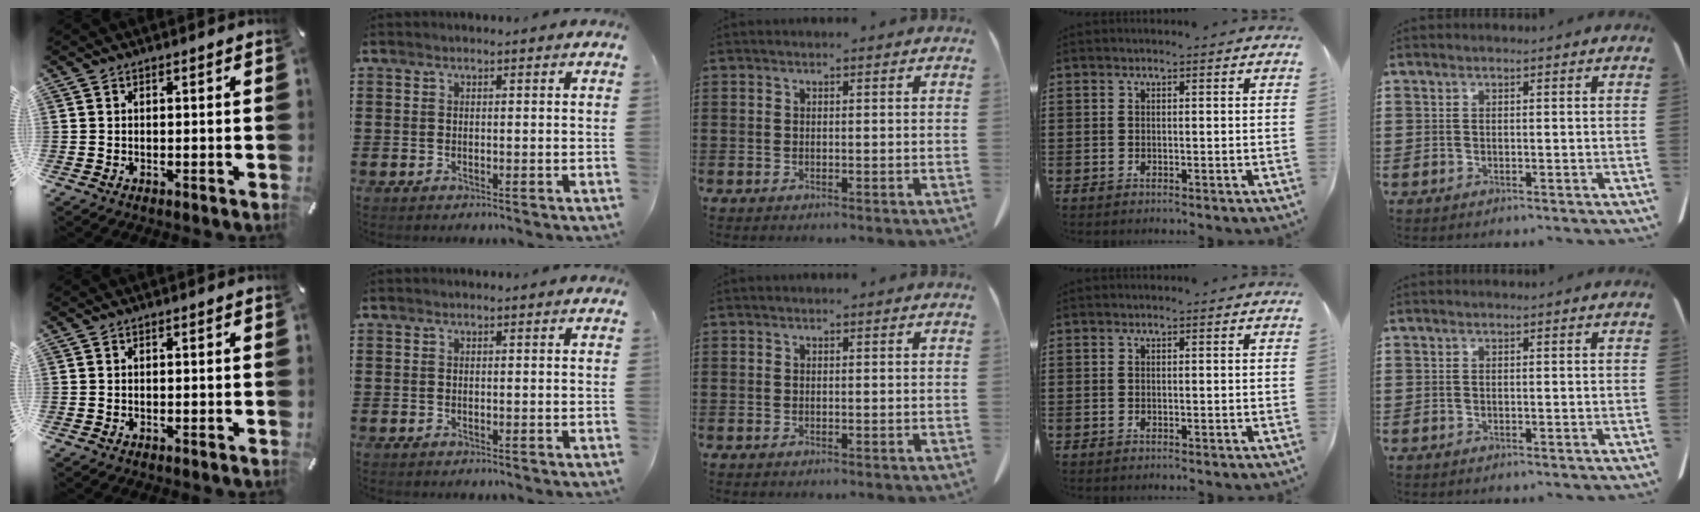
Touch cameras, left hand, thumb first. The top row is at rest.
{}